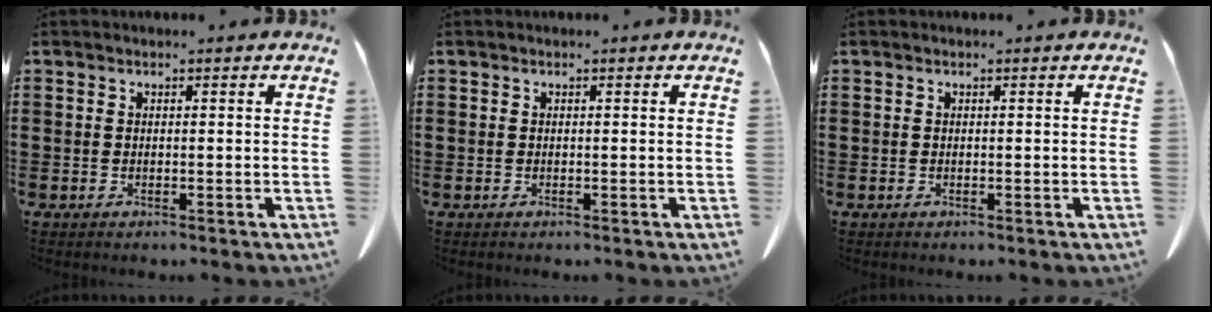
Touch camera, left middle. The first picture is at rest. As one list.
[{"total": 0.0}, {"total": 0.0}]